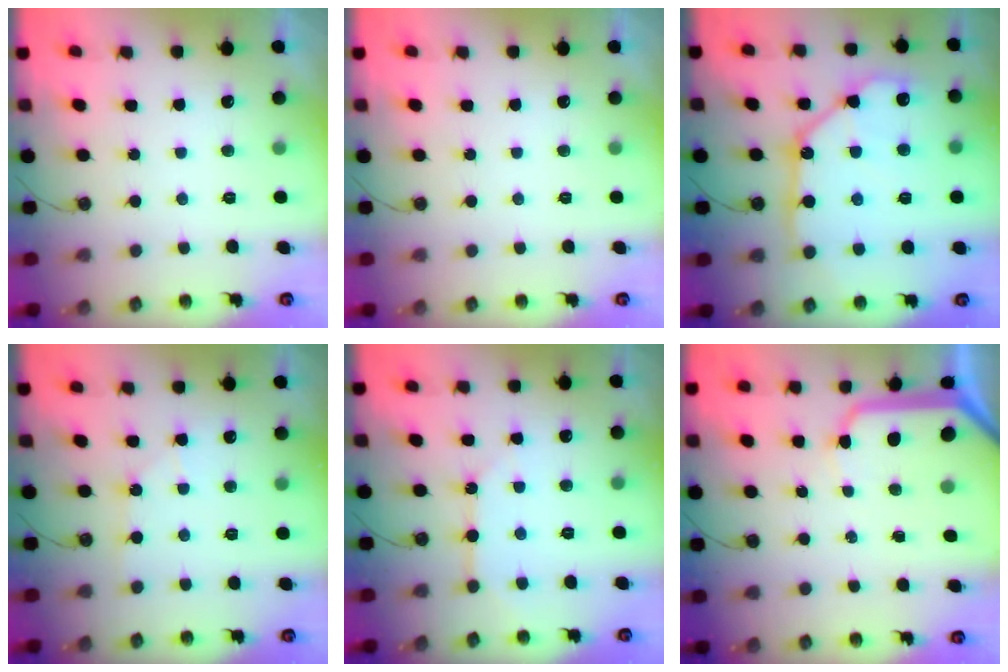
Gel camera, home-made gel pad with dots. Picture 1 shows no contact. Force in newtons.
{"total": 0.0}
{"total": 16.1, "press": 16.0, "slide": 2.0}
{"total": 4.9, "press": 4.9, "slide": 0.7}
{"total": 7.5, "press": 7.5, "slide": 0.8}
{"total": 10.0, "press": 9.9, "slide": 1.2}